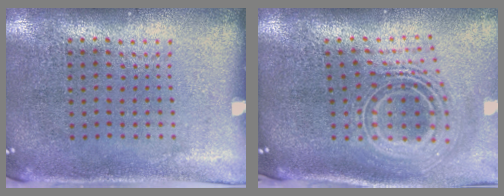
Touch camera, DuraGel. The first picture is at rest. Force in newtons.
{"total": 2.7, "press": 1.8, "slide": 2.0}